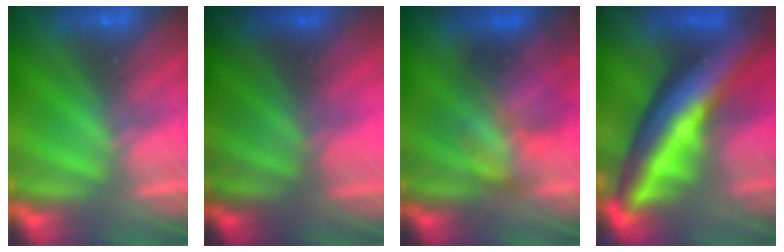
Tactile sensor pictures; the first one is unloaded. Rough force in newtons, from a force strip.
{"total": 2.8}
{"total": 4.6}
{"total": 8.1}